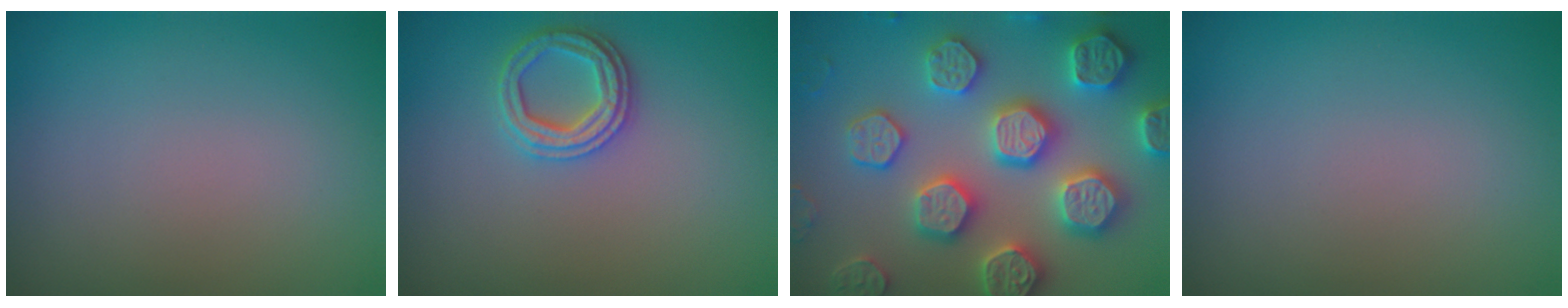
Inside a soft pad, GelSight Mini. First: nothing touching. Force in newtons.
{"total": 2.8, "press": 2.7, "slide": 0.7}
{"total": 7.9, "press": 7.7, "slide": 1.7}
{"total": 0.0}